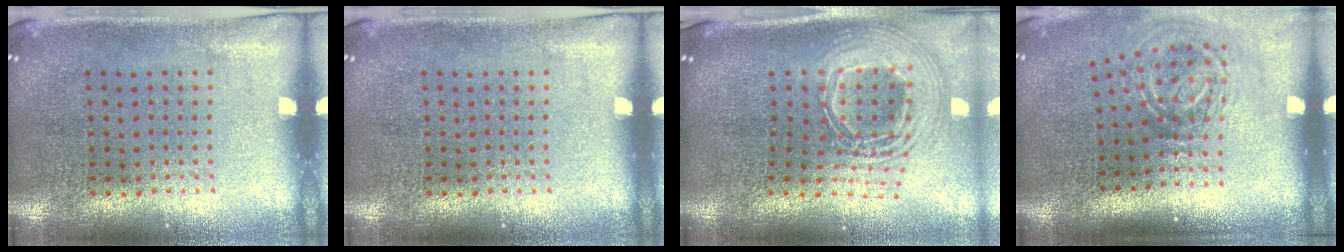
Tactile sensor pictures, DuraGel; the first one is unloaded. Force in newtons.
{"total": 0.0}
{"total": 2.7, "press": 1.9, "slide": 2.0}
{"total": 2.0, "press": 1.2, "slide": 1.6}